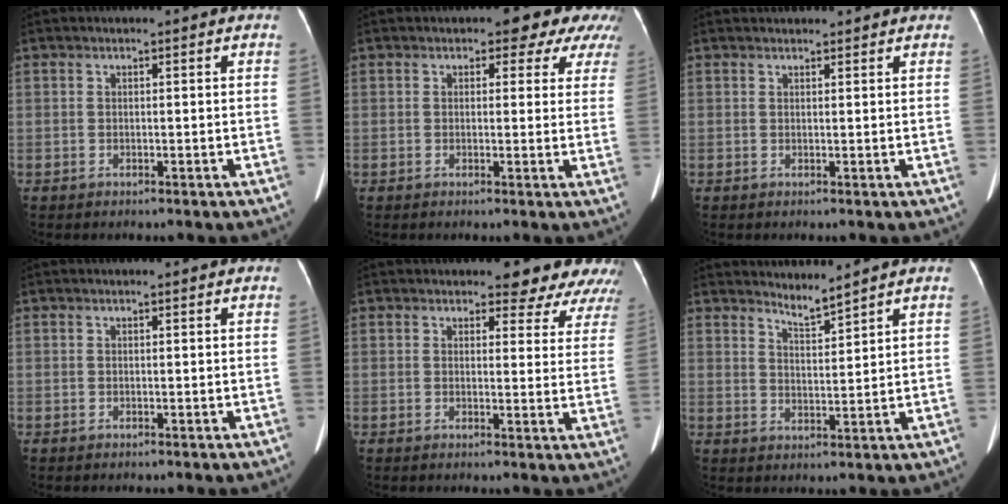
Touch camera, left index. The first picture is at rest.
{"total": 6.8, "force": [5.2, 3.8, 2.3], "torque": [-0.005, 0.004, 0.033]}
{"total": 4.7, "force": [4.4, 1.0, 1.2], "torque": [-0.012, 0.024, 0.051]}
{"total": 0.0}
{"total": 9.1, "force": [8.3, 3.1, 2.1], "torque": [0.006, -0.019, 0.063]}
{"total": 2.9, "force": [2.8, -0.6, 0.4], "torque": [-0.015, -0.013, 0.056]}